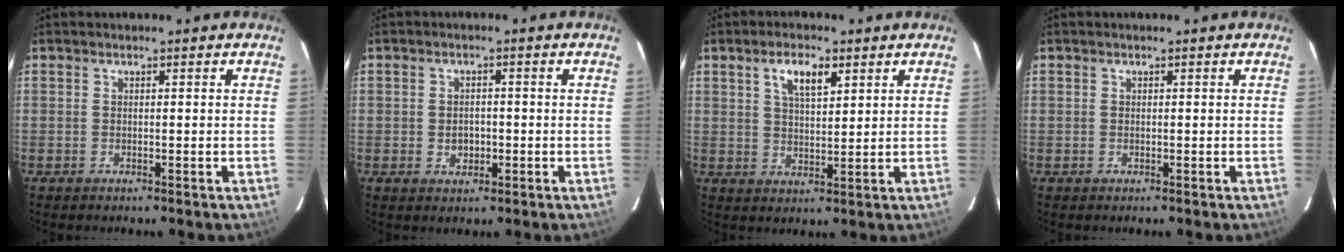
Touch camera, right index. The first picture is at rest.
{"total": 2.9, "force": [-0.6, 2.4, 1.6], "torque": [-0.028, 0.002, -0.006]}
{"total": 5.8, "force": [3.0, 2.3, 4.4], "torque": [-0.078, 0.008, 0.054]}
{"total": 0.0}